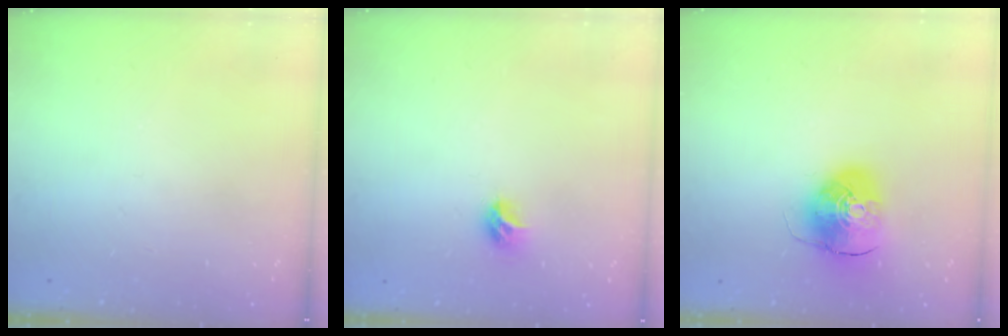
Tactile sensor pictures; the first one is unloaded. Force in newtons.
{"total": 7.5, "press": 7.4, "slide": 0.7}
{"total": 9.7, "press": 9.6, "slide": 1.4}